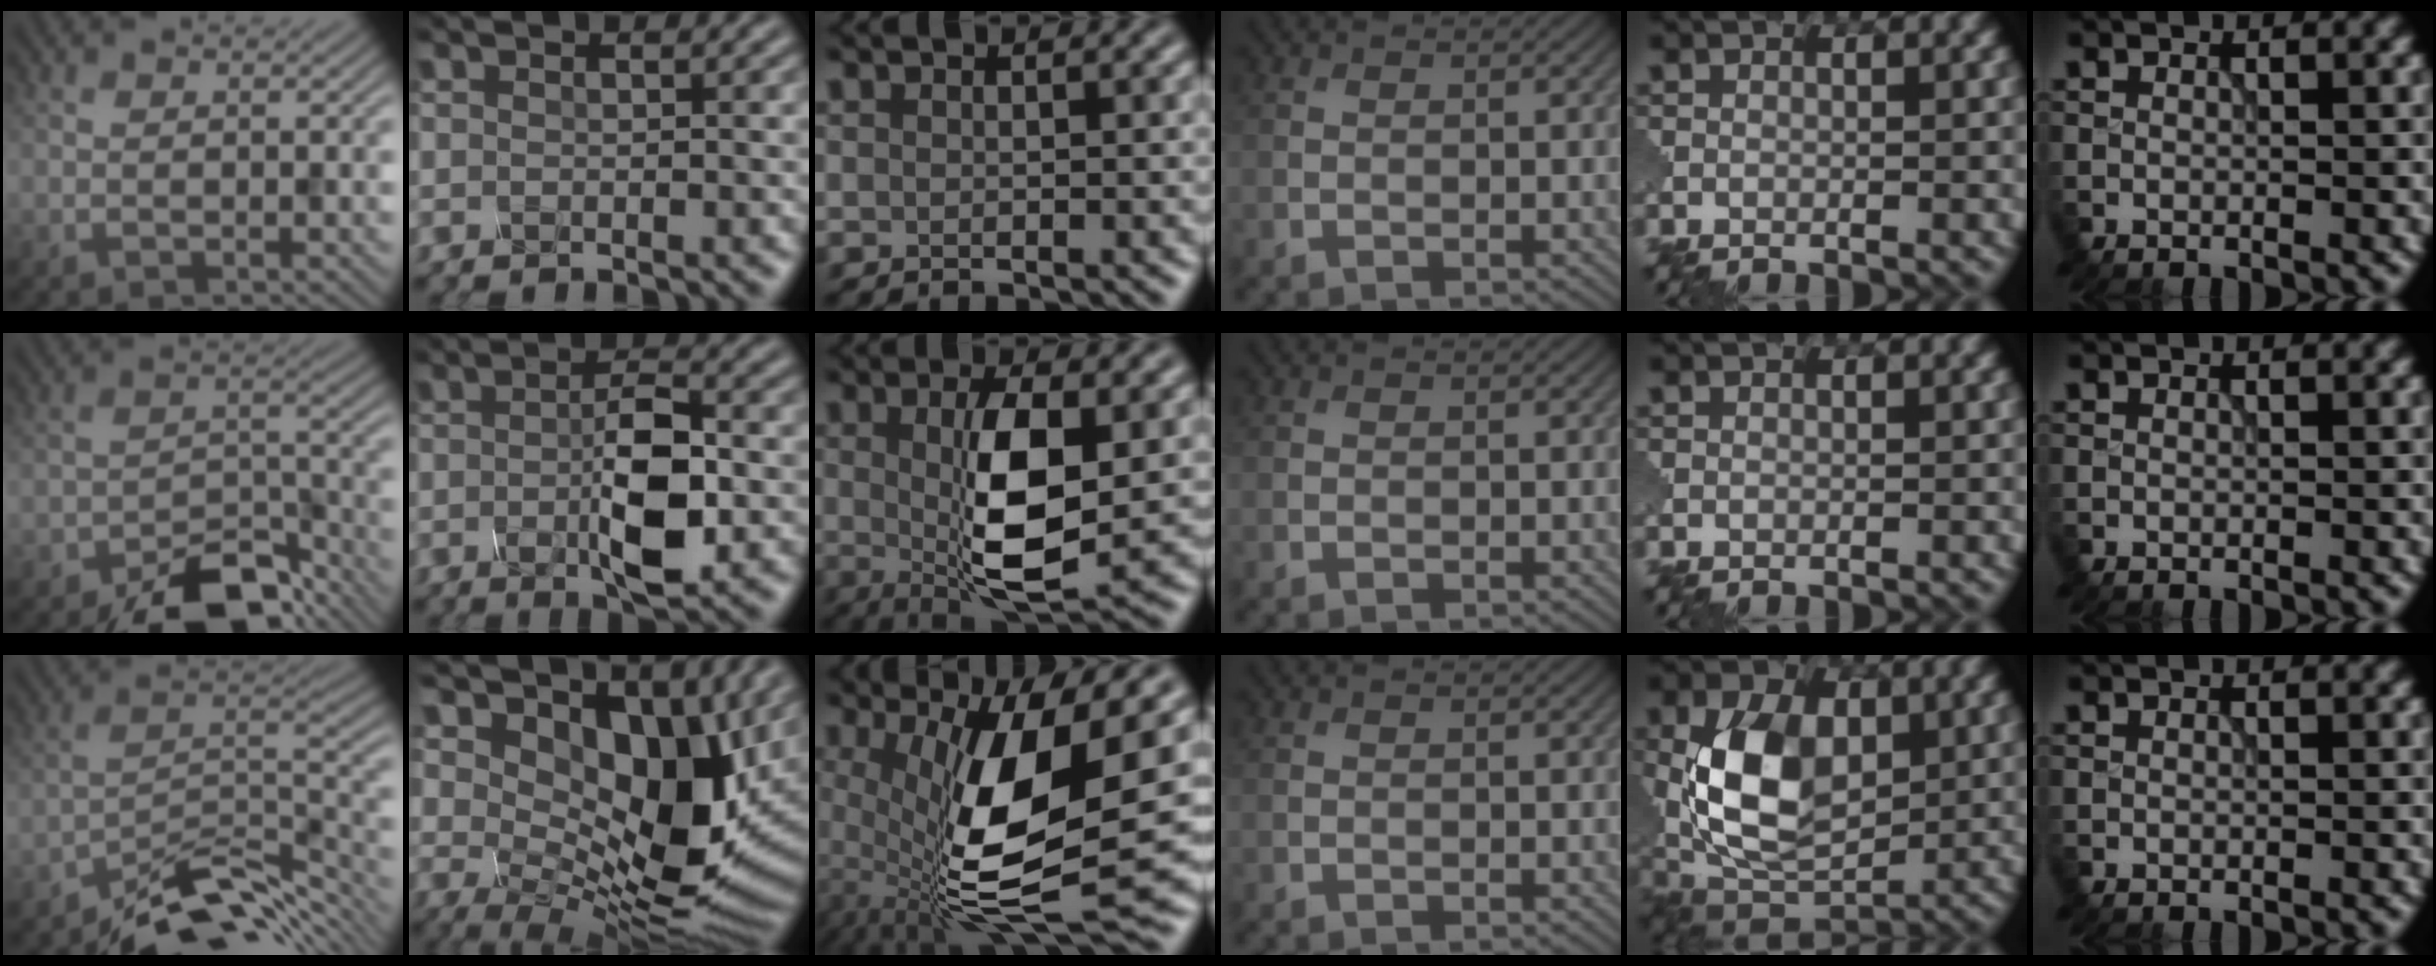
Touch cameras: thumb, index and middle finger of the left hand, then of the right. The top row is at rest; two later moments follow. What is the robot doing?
{"motion": "press", "object": "mechanical pencil"}